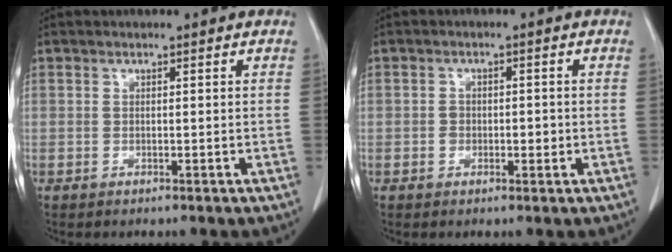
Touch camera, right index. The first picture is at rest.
{"total": 2.5, "force": [-0.5, 1.8, 1.7], "torque": [-0.023, 0.005, -0.006]}